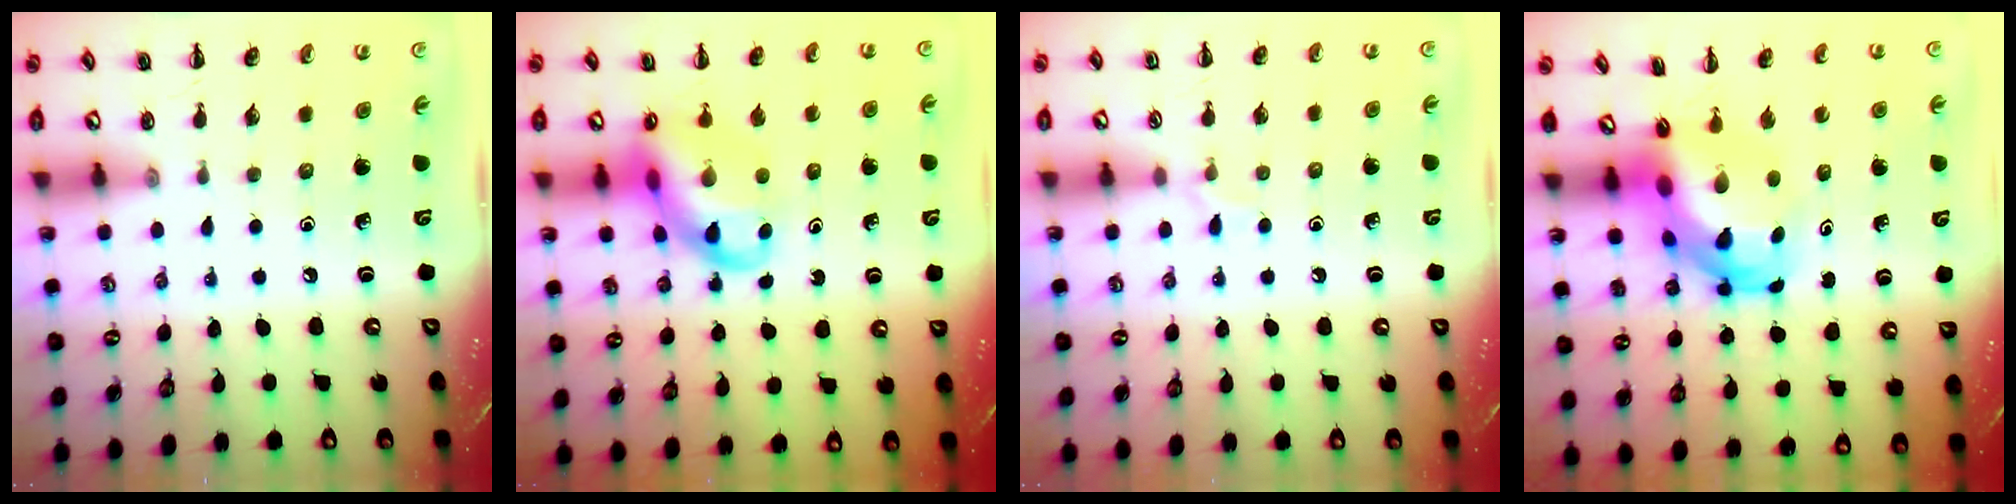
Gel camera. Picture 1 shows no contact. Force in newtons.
{"total": 12.3, "press": 11.9, "slide": 3.1}
{"total": 4.9, "press": 4.6, "slide": 1.6}
{"total": 6.2, "press": 5.9, "slide": 1.6}